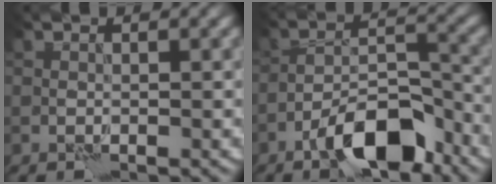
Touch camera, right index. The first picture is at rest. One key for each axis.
{"total": 7.3, "fx": -4.9, "fy": 2.5, "fz": 4.8, "tx": -0.071, "ty": 0.009, "tz": -0.087}